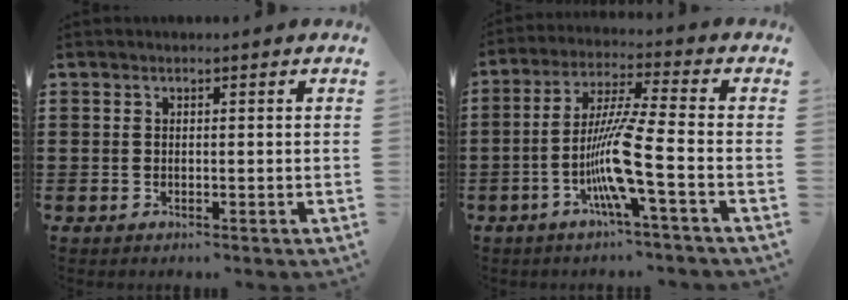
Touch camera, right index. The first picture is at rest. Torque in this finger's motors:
{"motor_torque": [2.14, 0.00, 0.98, 0.21]}